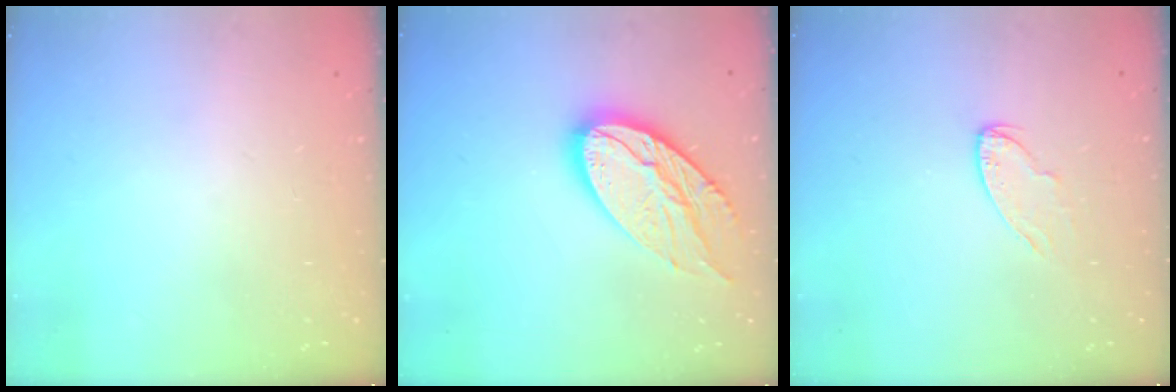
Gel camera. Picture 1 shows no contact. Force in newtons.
{"total": 17.6, "press": 17.5, "slide": 1.4}
{"total": 6.7, "press": 6.7, "slide": 0.2}